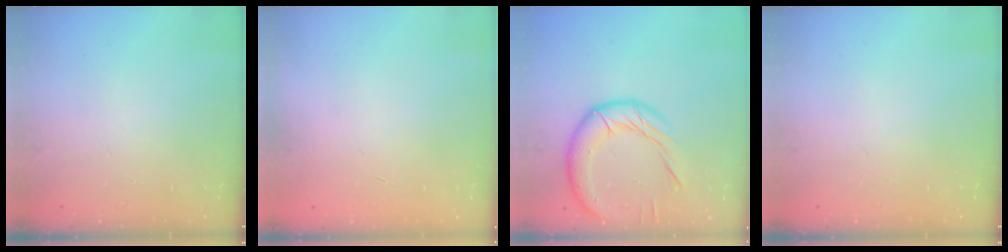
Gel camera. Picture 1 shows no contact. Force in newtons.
{"total": 0.0}
{"total": 15.8, "press": 15.8, "slide": 1.2}
{"total": 0.0}